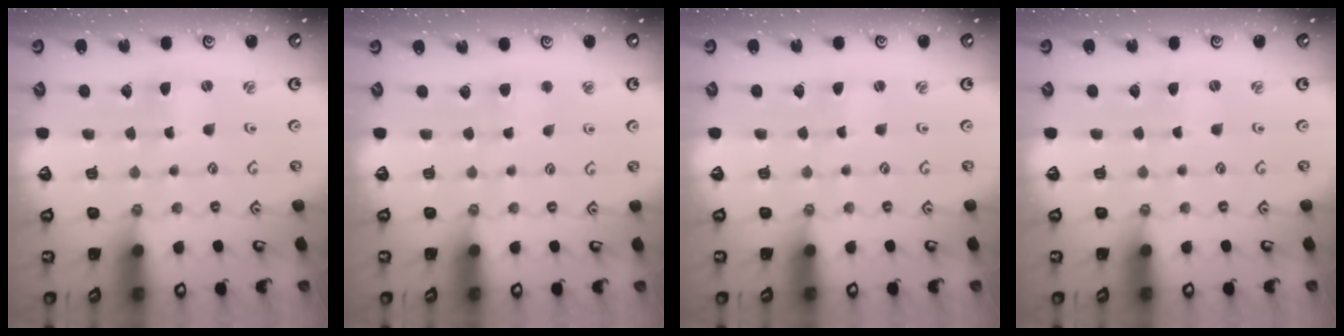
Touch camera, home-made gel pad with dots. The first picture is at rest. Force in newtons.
{"total": 2.5, "press": 2.4, "slide": 0.5}
{"total": 0.0}
{"total": 1.1, "press": 1.0, "slide": 0.4}